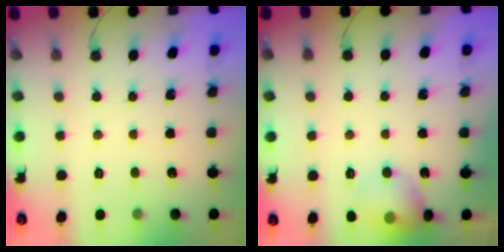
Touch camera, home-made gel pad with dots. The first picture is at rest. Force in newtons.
{"total": 10.4, "press": 10.2, "slide": 1.6}